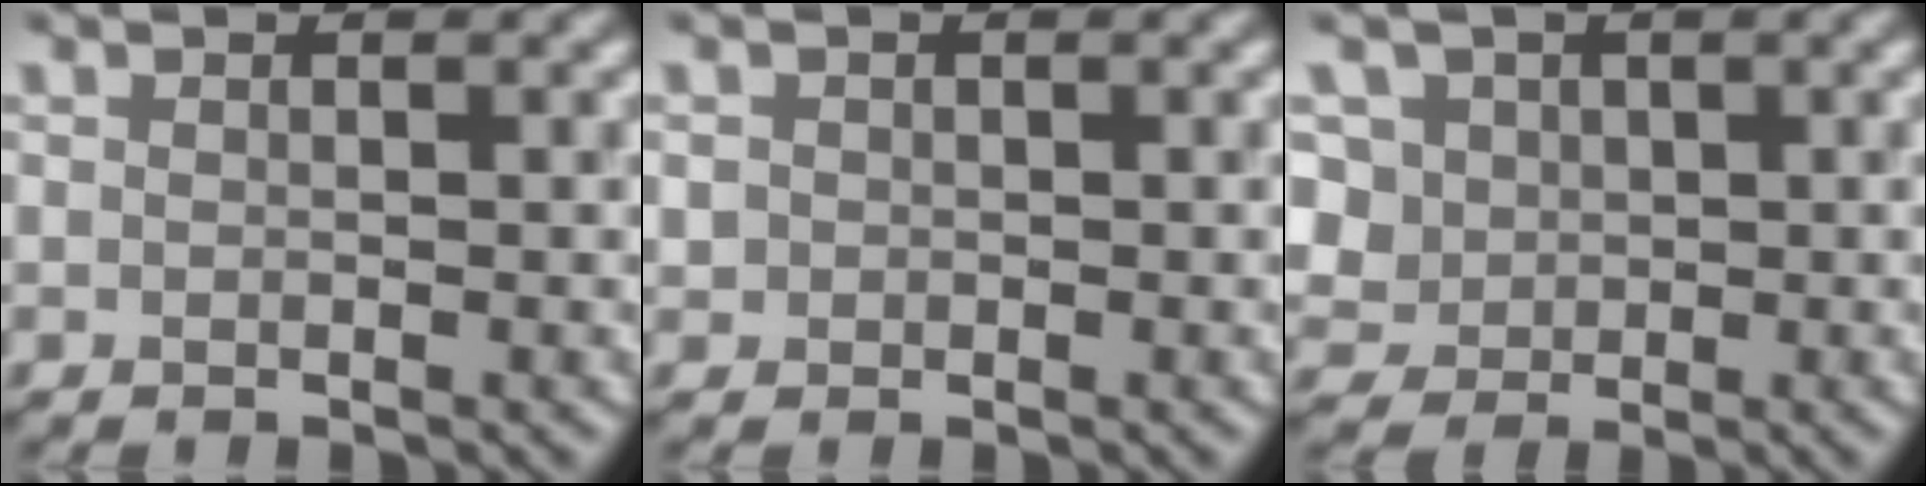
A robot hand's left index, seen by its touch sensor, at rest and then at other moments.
{"total": 0.9, "force": [0.0, 0.9, 0.1], "torque": [0.005, -0.003, -0.001]}
{"total": 6.1, "force": [1.6, 5.2, 2.8], "torque": [-0.056, 0.021, 0.014]}